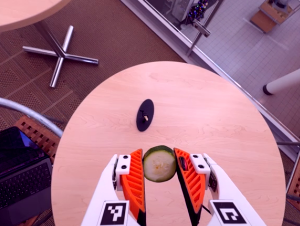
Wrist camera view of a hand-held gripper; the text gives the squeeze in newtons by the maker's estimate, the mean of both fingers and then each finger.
{"total": 7.8, "left": 8.1, "right": 7.4}